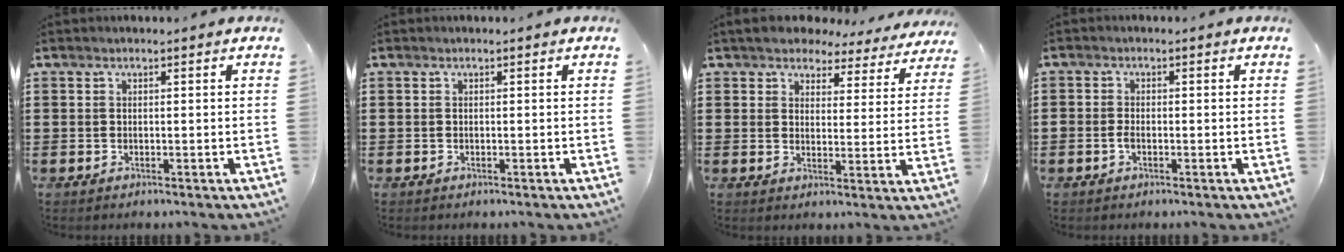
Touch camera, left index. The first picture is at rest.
{"total": 0.0}
{"total": 4.4, "force": [4.1, 1.2, 0.8], "torque": [-0.040, -0.017, 0.070]}
{"total": 1.4, "force": [-0.7, 0.7, 1.1], "torque": [-0.022, 0.000, -0.013]}